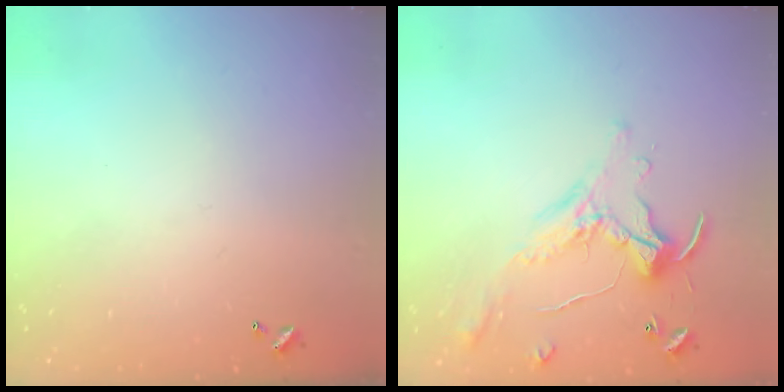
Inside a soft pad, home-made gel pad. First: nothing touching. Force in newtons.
{"total": 0.7, "press": 0.5, "slide": 0.4}